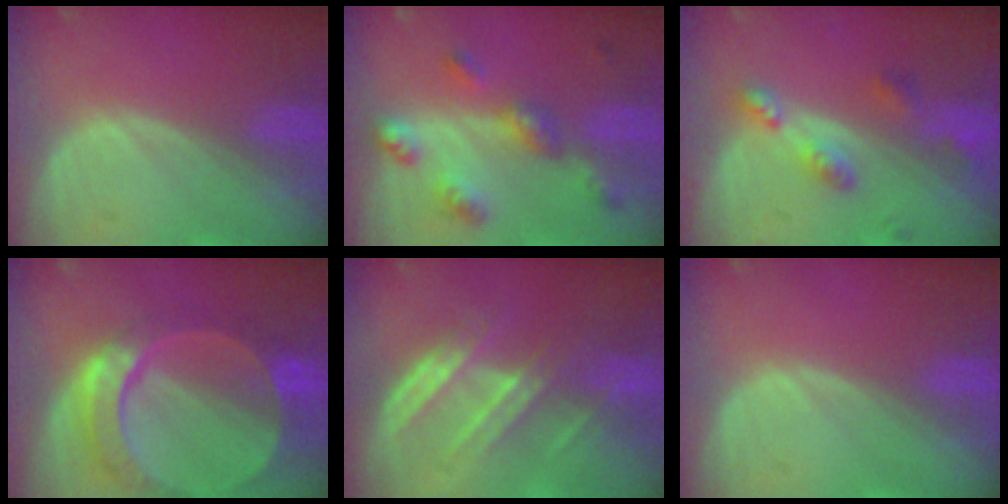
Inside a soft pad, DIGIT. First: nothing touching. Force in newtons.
{"total": 6.9, "press": 6.0, "slide": 3.3}
{"total": 5.3, "press": 4.8, "slide": 2.2}
{"total": 10.5, "press": 8.9, "slide": 5.6}
{"total": 7.1, "press": 6.5, "slide": 3.0}
{"total": 0.0}